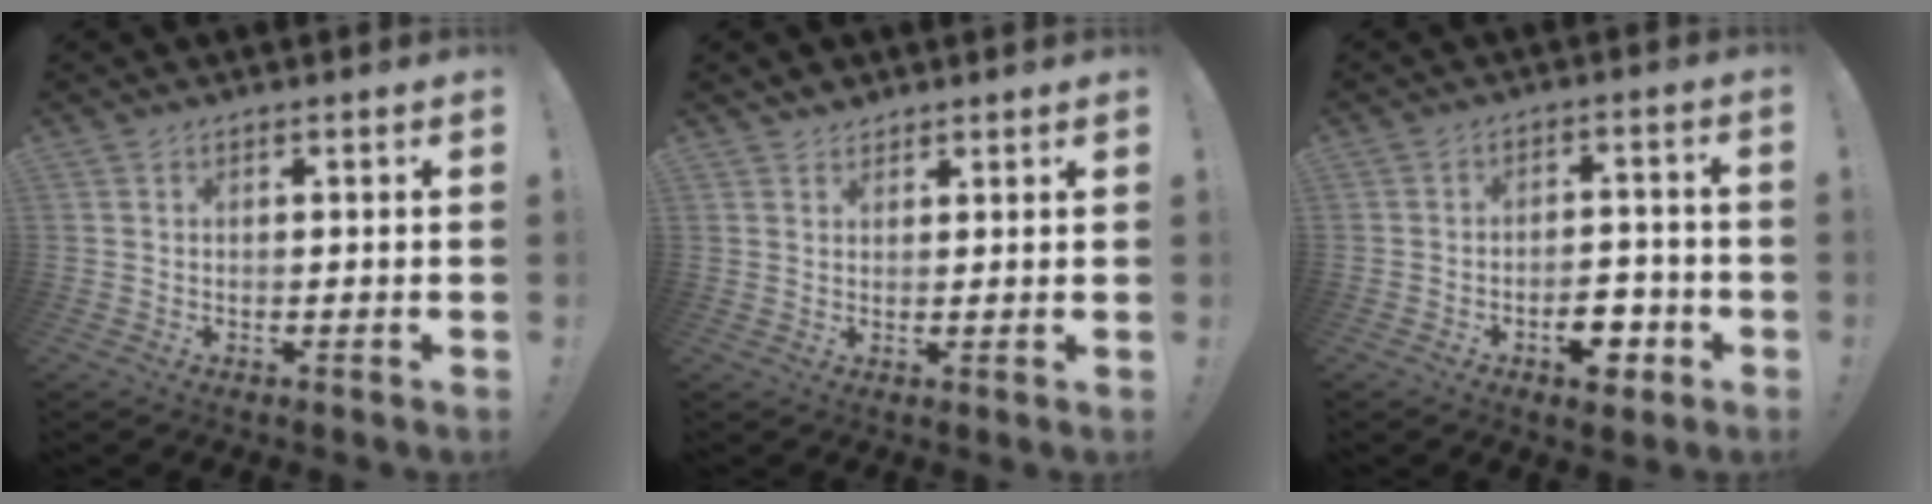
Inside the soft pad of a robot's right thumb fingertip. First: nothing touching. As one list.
[{"total": 2.5, "force": [2.1, 1.2, 0.1], "torque": [0.011, -0.014, 0.039]}, {"total": 8.7, "force": [-4.1, 5.2, 5.7], "torque": [-0.061, 0.028, -0.064]}]